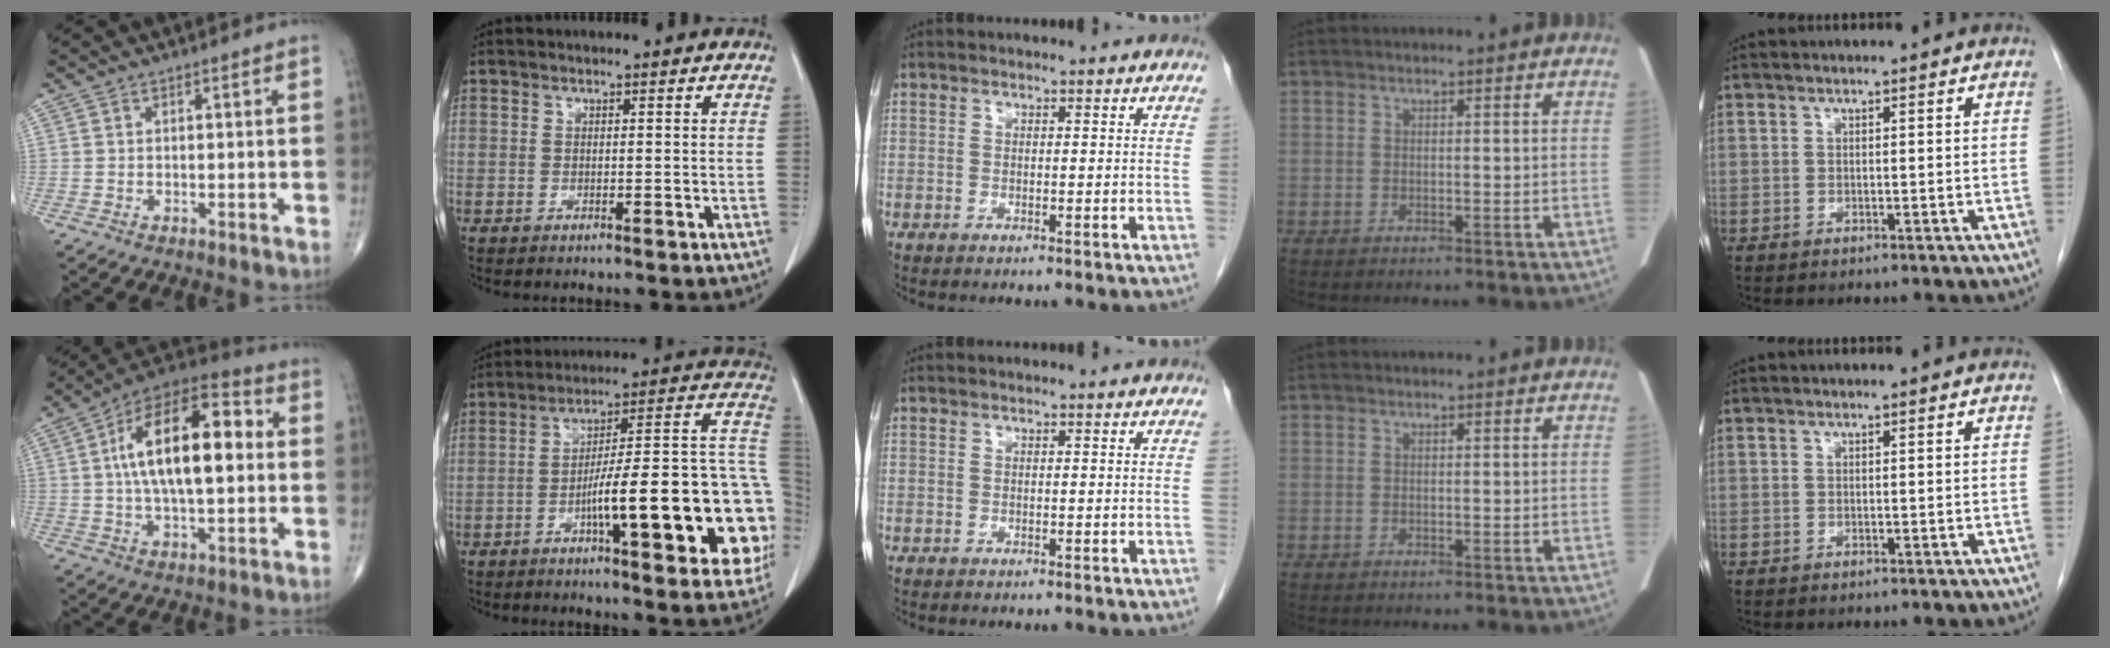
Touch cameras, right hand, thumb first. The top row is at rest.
{"thumb": {"total": 20.9, "force": [2.5, 9.3, 18.5], "torque": [-0.297, 0.029, 0.032]}, "index": {"total": 23.4, "force": [-6.1, 3.8, 22.3], "torque": [-0.223, 0.031, -0.078]}}